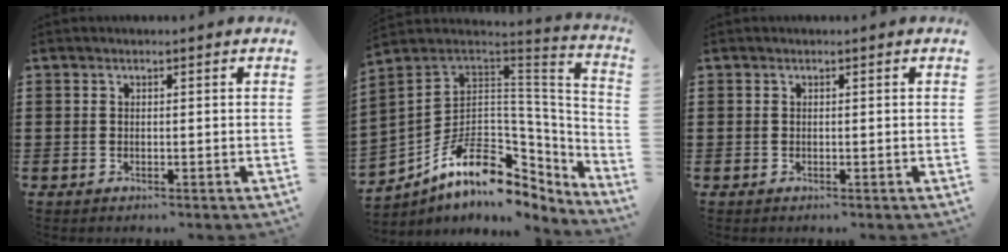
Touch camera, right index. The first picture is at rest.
{"total": 14.2, "force": [-5.6, 9.3, 9.0], "torque": [-0.164, 0.004, -0.096]}
{"total": 0.0}